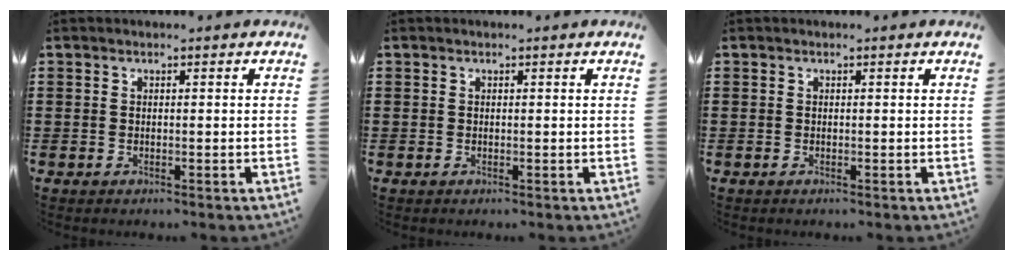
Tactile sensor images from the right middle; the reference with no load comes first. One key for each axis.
{"total": 0.0}
{"total": 0.0}